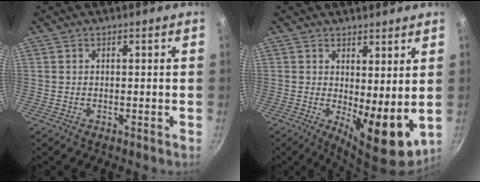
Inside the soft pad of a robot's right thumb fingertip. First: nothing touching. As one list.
[{"total": 9.5, "force": [0.9, 3.6, 8.8], "torque": [-0.110, -0.024, 0.023]}]